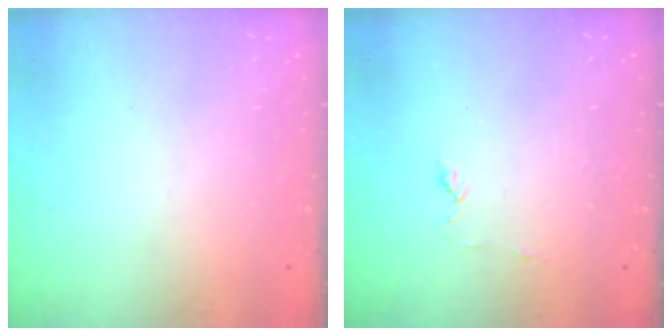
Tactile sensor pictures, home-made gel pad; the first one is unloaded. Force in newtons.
{"total": 2.6, "press": 2.6, "slide": 0.3}